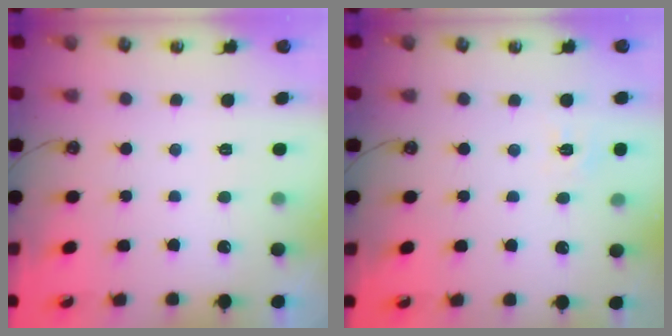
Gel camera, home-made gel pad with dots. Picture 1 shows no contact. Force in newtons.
{"total": 4.6, "press": 4.5, "slide": 0.6}